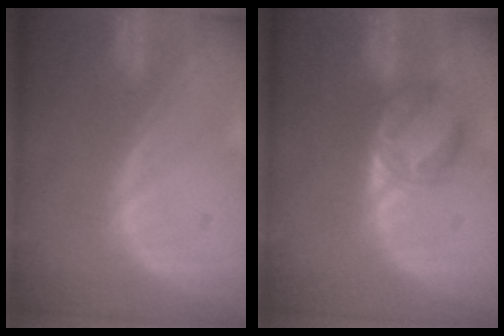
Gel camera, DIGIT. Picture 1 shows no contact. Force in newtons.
{"total": 5.4, "press": 5.3, "slide": 1.0}